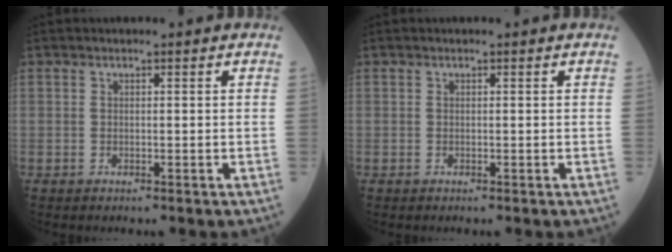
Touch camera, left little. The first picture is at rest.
{"total": 0.0}